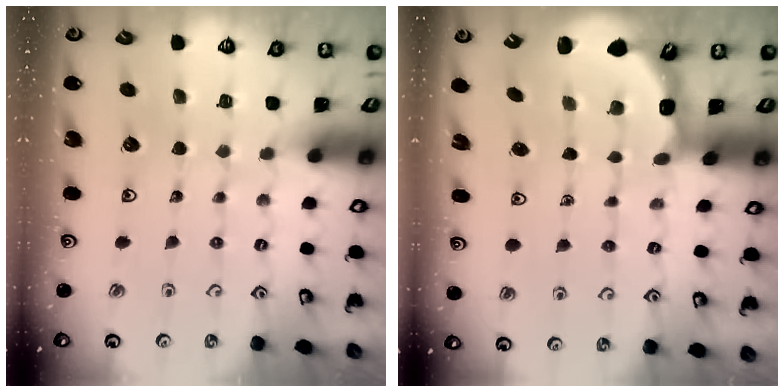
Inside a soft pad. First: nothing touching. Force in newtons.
{"total": 3.3, "press": 2.4, "slide": 2.2}